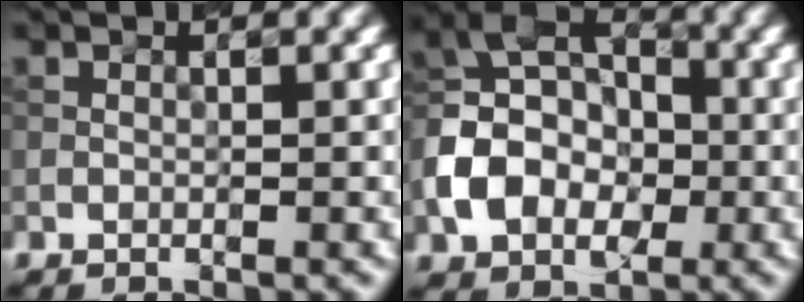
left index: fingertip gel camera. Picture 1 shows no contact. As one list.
[{"total": 7.4, "force": [-2.1, 5.6, 4.3], "torque": [-0.081, 0.010, -0.054]}]